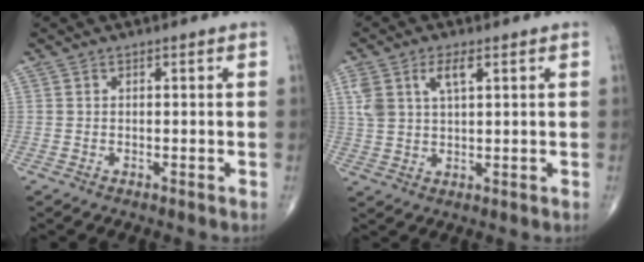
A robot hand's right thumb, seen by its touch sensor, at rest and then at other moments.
{"total": 6.5, "force": [2.8, 3.0, 5.0], "torque": [-0.105, 0.000, 0.059]}